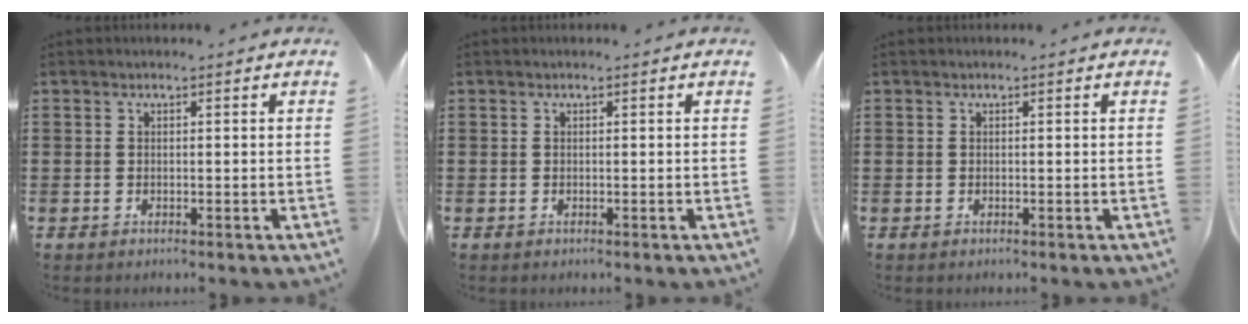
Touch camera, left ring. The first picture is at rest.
{"total": 0.0}
{"total": 0.0}